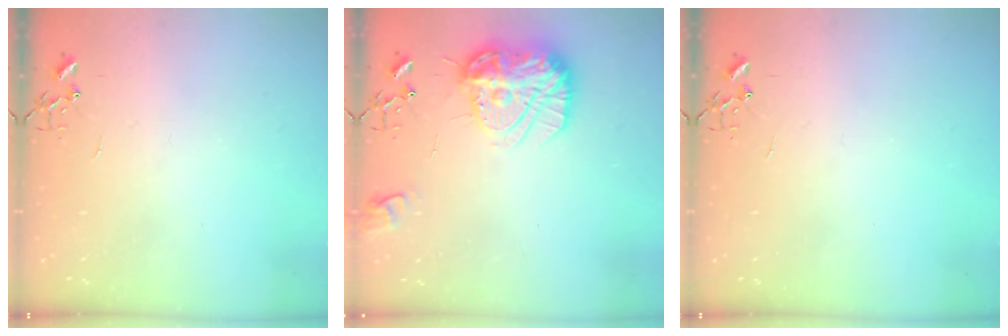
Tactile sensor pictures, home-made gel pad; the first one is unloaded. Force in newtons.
{"total": 15.4, "press": 15.4, "slide": 1.3}
{"total": 0.0}